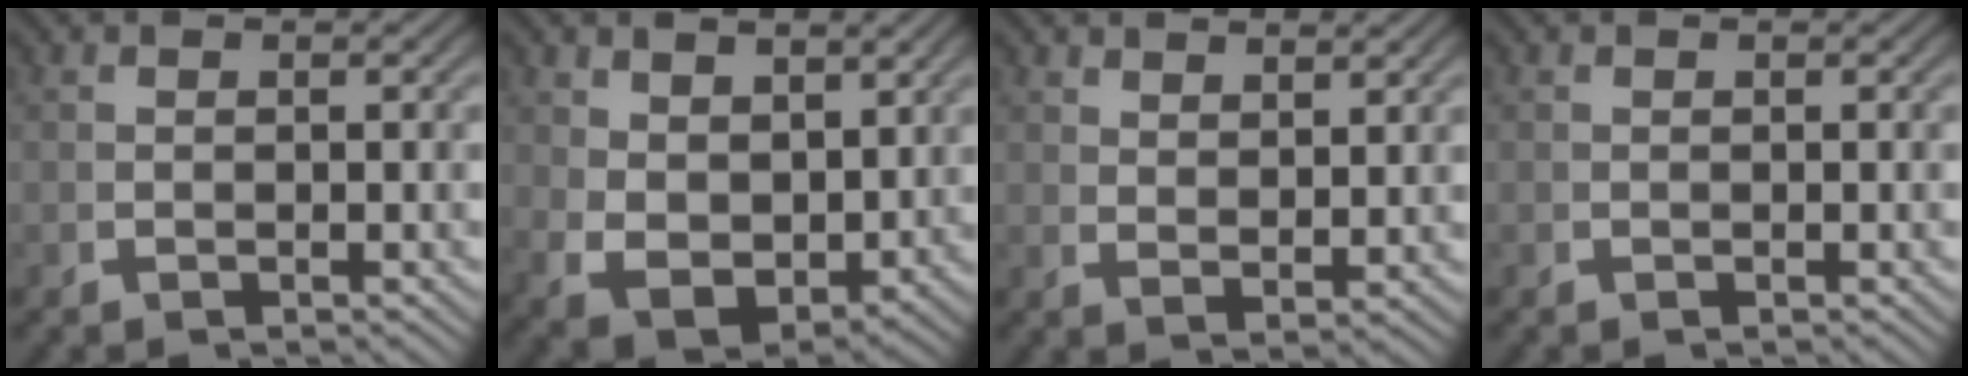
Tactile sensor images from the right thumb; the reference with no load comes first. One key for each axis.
{"total": 7.2, "fx": -0.4, "fy": 5.4, "fz": 4.8, "tx": -0.115, "ty": -0.045, "tz": 0.017}
{"total": 2.3, "fx": 2.2, "fy": 0.0, "fz": 0.8, "tx": -0.009, "ty": 0.002, "tz": 0.047}
{"total": 0.0}